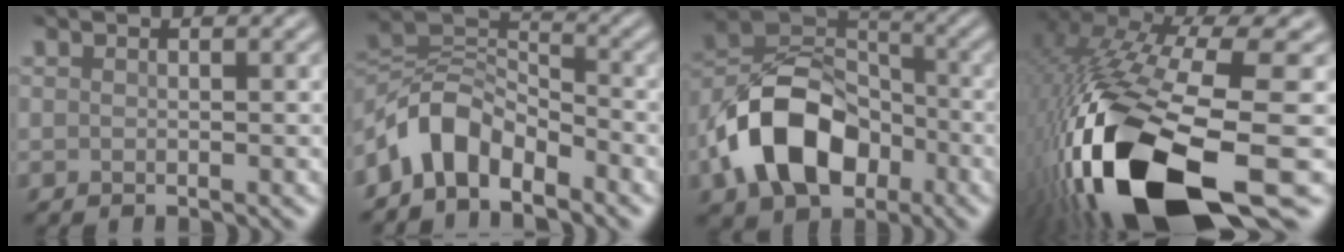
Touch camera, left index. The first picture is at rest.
{"total": 5.9, "force": [-4.0, 3.2, 3.0], "torque": [-0.046, 0.008, -0.087]}
{"total": 10.7, "force": [-4.0, 7.2, 6.9], "torque": [-0.127, 0.011, -0.083]}
{"total": 18.0, "force": [-7.3, 6.1, 15.3], "torque": [-0.319, -0.037, -0.106]}